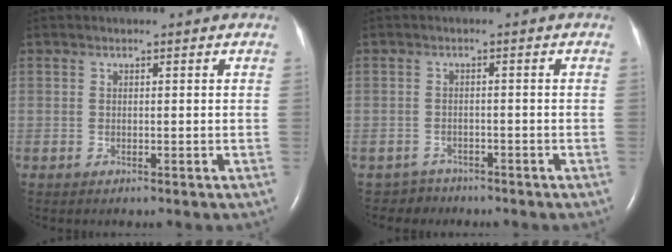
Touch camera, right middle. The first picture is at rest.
{"total": 2.6, "force": [-2.0, 1.2, -1.2], "torque": [0.016, 0.004, -0.034]}